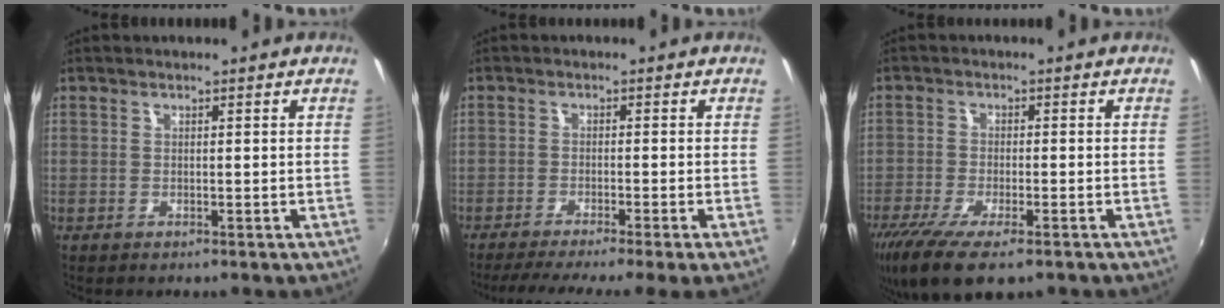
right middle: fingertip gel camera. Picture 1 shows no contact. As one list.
[{"total": 8.6, "force": [-7.2, -1.9, 4.4], "torque": [-0.091, -0.028, -0.112]}, {"total": 12.4, "force": [-8.5, 3.7, 8.3], "torque": [-0.182, -0.047, -0.148]}]